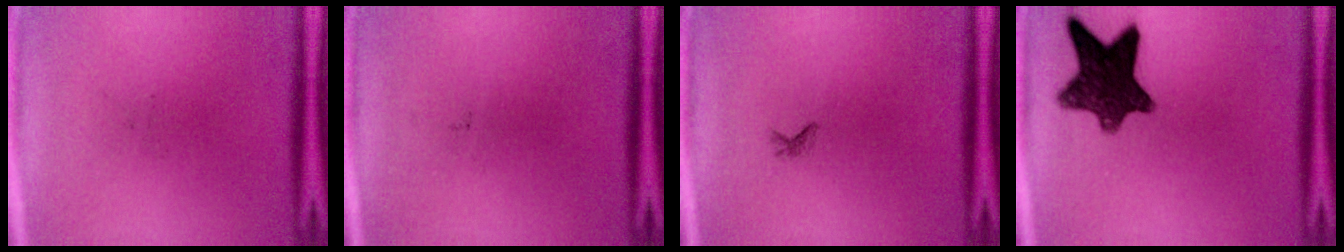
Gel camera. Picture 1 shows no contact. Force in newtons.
{"total": 0.0}
{"total": 0.6}
{"total": 12.0}